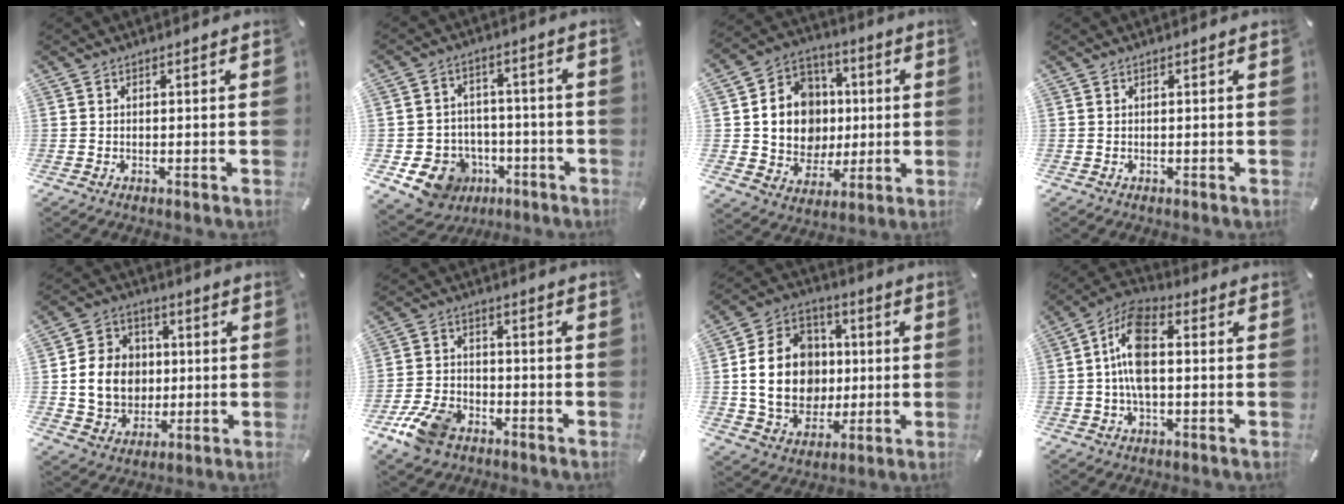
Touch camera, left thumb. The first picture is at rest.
{"total": 10.7, "force": [-4.9, 9.0, 3.1], "torque": [-0.050, 0.038, -0.076]}
{"total": 14.8, "force": [0.6, 13.6, 5.6], "torque": [-0.098, 0.004, 0.023]}
{"total": 0.0}
{"total": 12.0, "force": [0.0, 10.8, 5.3], "torque": [-0.105, 0.014, 0.008]}
{"total": 9.9, "force": [-5.9, 6.1, 4.9], "torque": [-0.102, 0.029, -0.108]}
{"total": 18.4, "force": [0.1, 15.3, 10.1], "torque": [-0.199, 0.011, 0.009]}
{"total": 10.7, "force": [-0.2, 5.8, 9.0], "torque": [-0.191, 0.006, -0.003]}